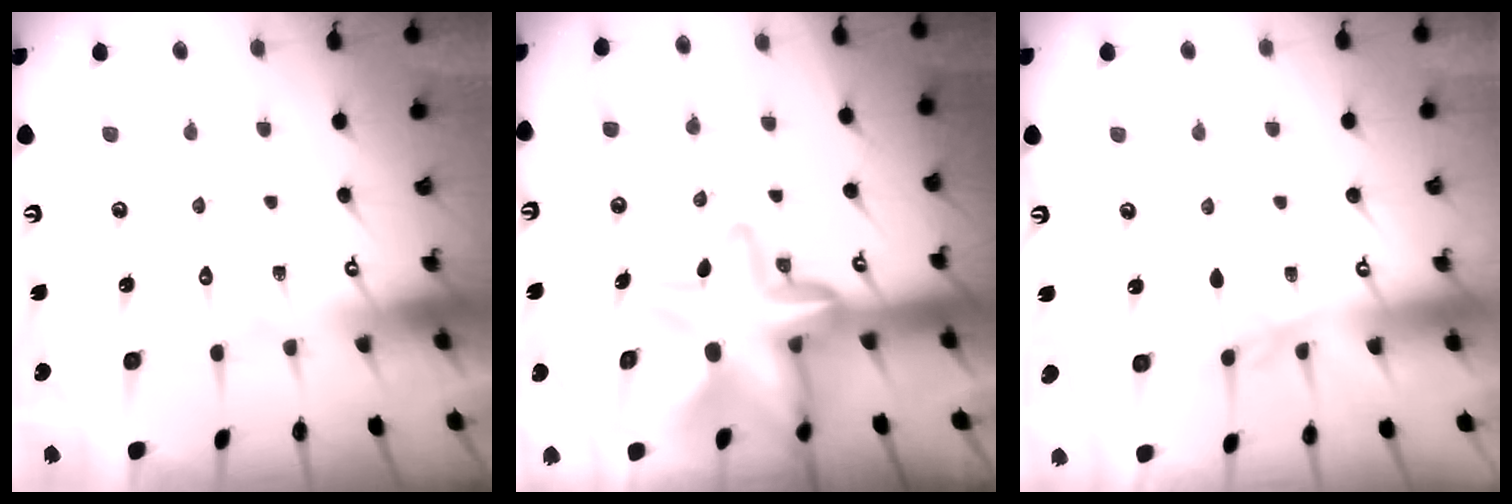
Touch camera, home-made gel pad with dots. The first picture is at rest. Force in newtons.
{"total": 16.3, "press": 16.0, "slide": 3.0}
{"total": 2.4, "press": 2.3, "slide": 0.4}